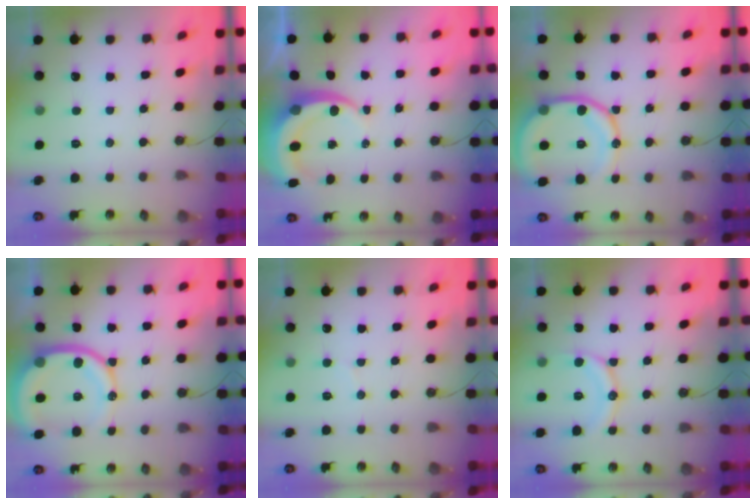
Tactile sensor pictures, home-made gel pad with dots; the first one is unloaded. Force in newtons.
{"total": 7.7, "press": 7.7, "slide": 0.9}
{"total": 15.5, "press": 15.4, "slide": 2.1}
{"total": 15.3, "press": 15.1, "slide": 1.9}
{"total": 3.7, "press": 3.6, "slide": 0.3}
{"total": 12.2, "press": 12.2, "slide": 0.4}